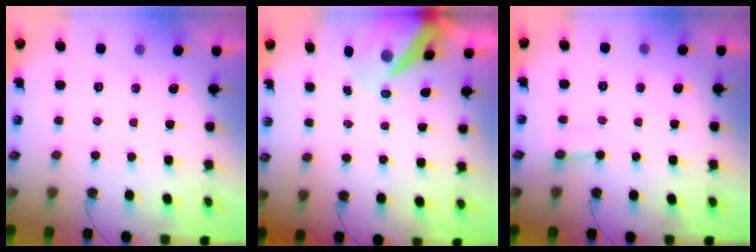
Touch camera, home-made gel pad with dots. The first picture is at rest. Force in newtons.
{"total": 10.4, "press": 10.4, "slide": 1.2}
{"total": 3.3, "press": 3.2, "slide": 0.2}